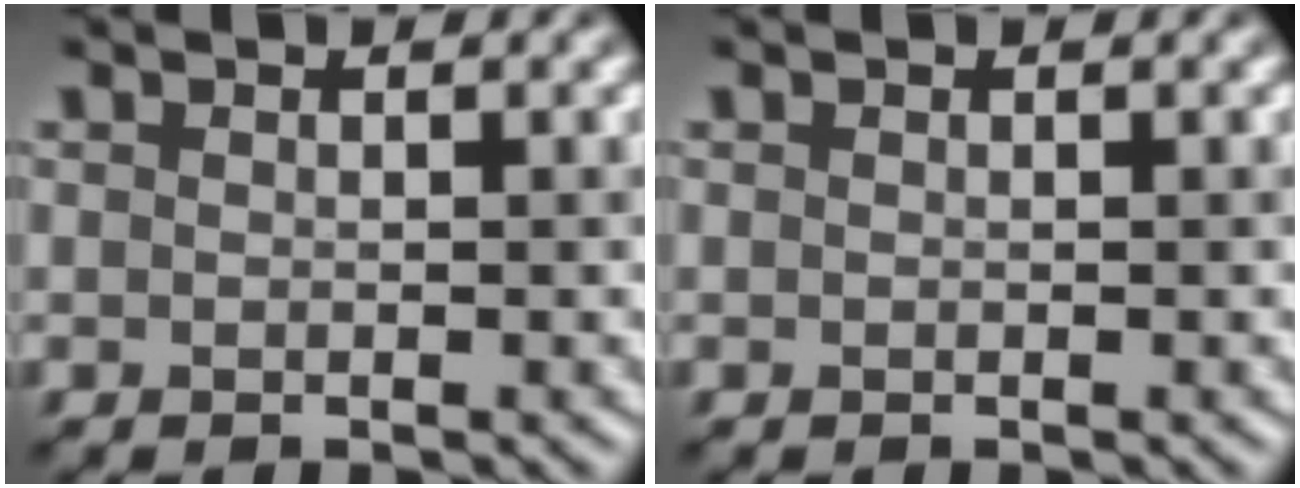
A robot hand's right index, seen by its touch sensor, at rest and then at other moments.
{"total": 0.0}